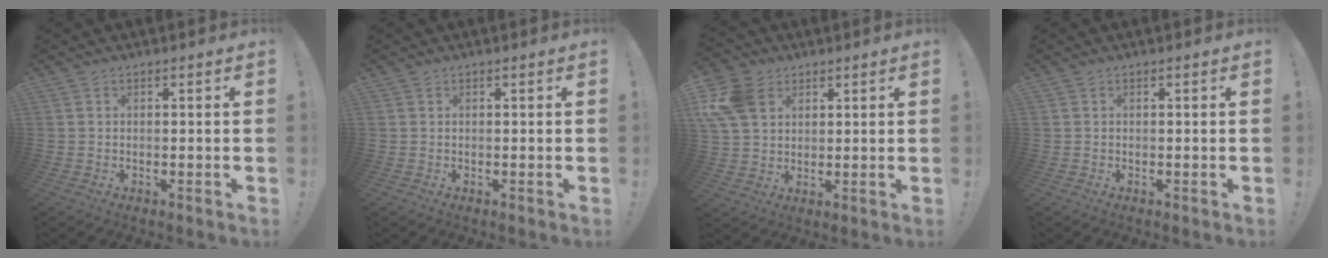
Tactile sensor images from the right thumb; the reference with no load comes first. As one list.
[{"total": 0.0}, {"total": 12.6, "force": [4.8, 9.3, 7.1], "torque": [-0.142, -0.007, 0.098]}, {"total": 0.0}]